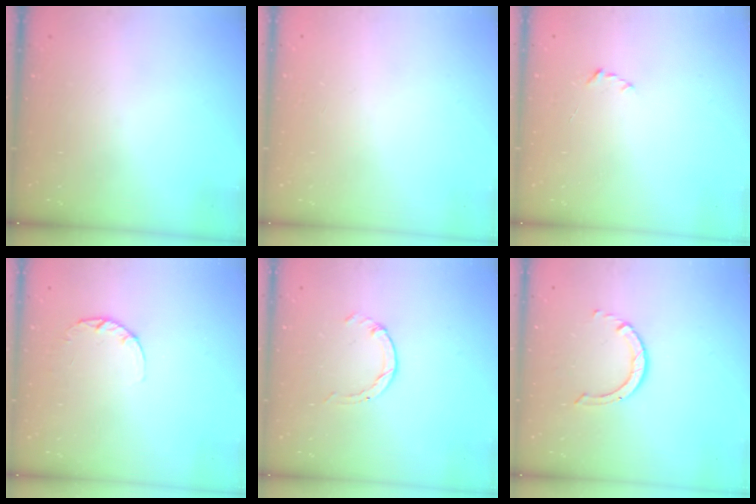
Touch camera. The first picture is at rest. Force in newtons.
{"total": 2.6, "press": 2.6, "slide": 0.2}
{"total": 2.2, "press": 2.1, "slide": 0.3}
{"total": 2.6, "press": 2.5, "slide": 0.4}
{"total": 0.5, "press": 0.5, "slide": 0.1}
{"total": 3.6, "press": 3.6, "slide": 0.6}